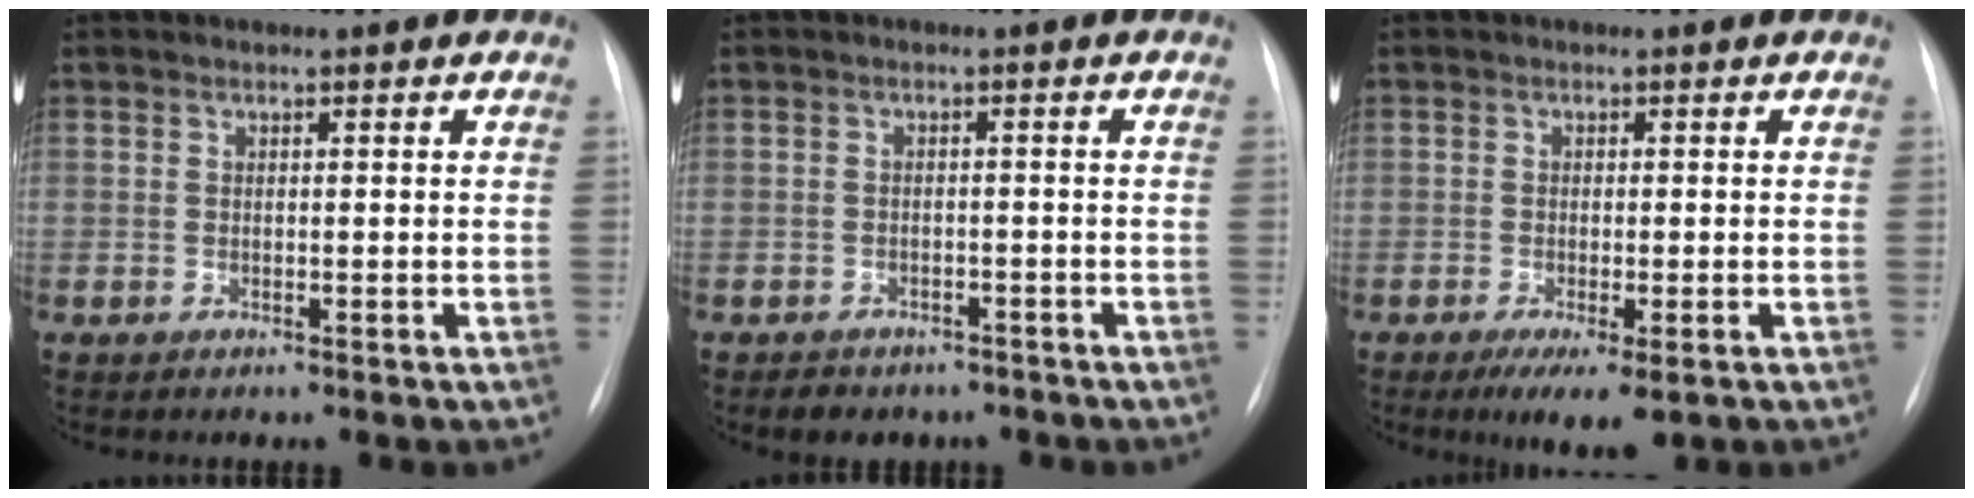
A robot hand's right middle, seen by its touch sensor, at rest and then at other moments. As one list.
[{"total": 5.7, "force": [-4.6, 3.2, 1.4], "torque": [-0.021, 0.007, -0.052]}, {"total": 5.2, "force": [-2.8, 1.3, 4.2], "torque": [-0.065, -0.014, -0.037]}]